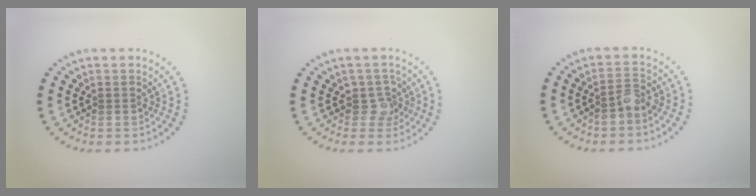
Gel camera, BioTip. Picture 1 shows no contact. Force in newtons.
{"total": 2.0, "press": 1.5, "slide": 1.3}
{"total": 1.8, "press": 1.7, "slide": 0.7}